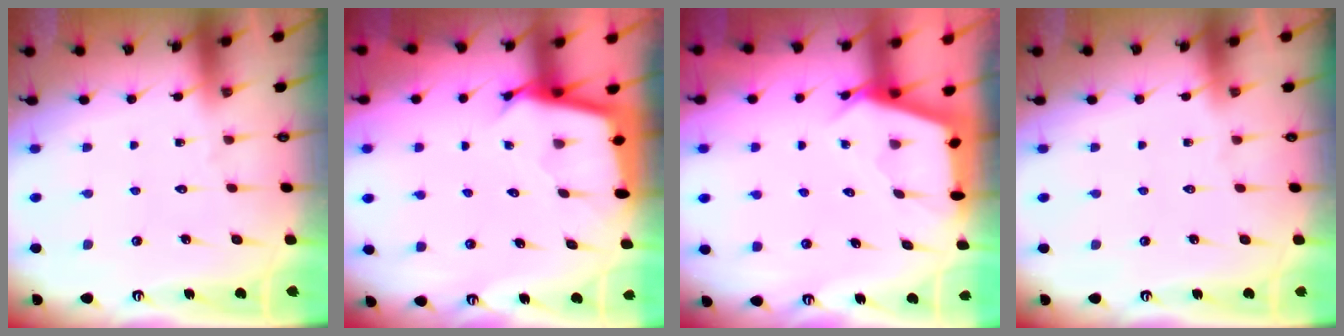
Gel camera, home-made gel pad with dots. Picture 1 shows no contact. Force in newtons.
{"total": 2.7, "press": 2.7, "slide": 0.1}
{"total": 2.7, "press": 2.7, "slide": 0.3}
{"total": 0.0}